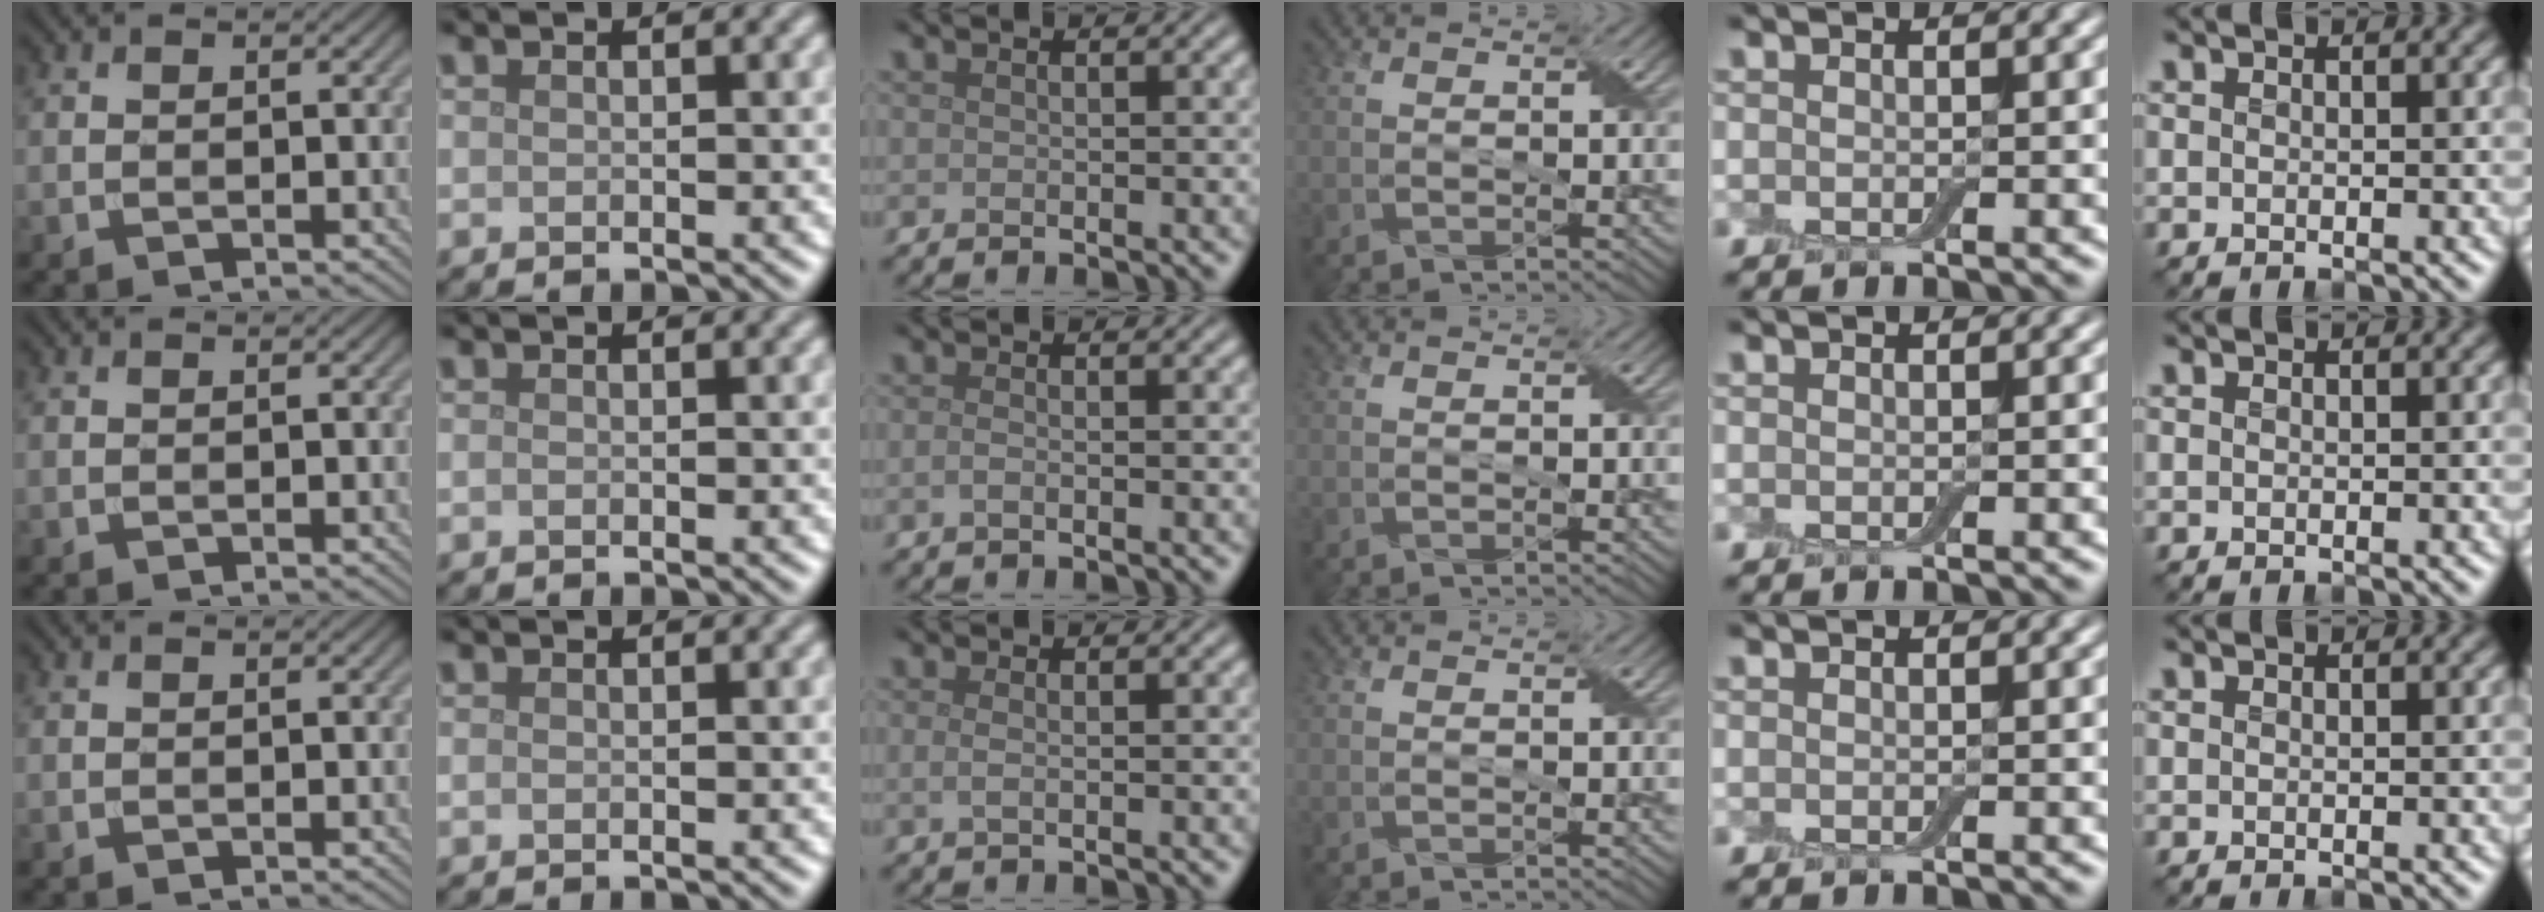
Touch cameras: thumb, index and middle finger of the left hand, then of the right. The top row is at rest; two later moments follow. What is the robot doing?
{"motion": "fold", "object": "cloth"}